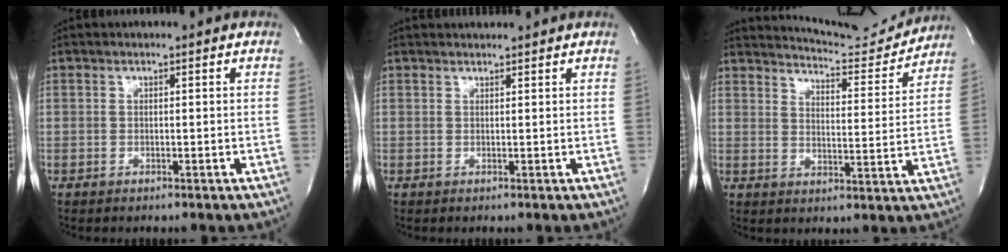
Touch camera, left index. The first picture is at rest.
{"total": 2.9, "force": [2.8, 0.0, 0.5], "torque": [-0.007, 0.020, 0.038]}
{"total": 11.4, "force": [11.4, 0.3, 1.0], "torque": [-0.017, -0.032, 0.148]}